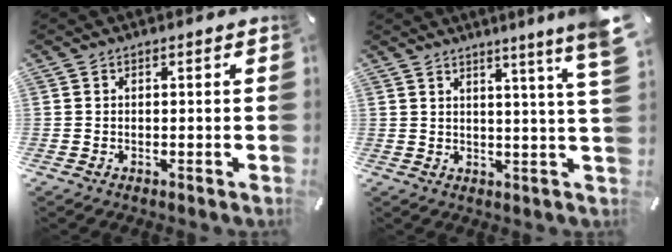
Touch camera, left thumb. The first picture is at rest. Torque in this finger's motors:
{"motor_torque": [1.96, 1.79, 1.37, -1.40, 0.06]}